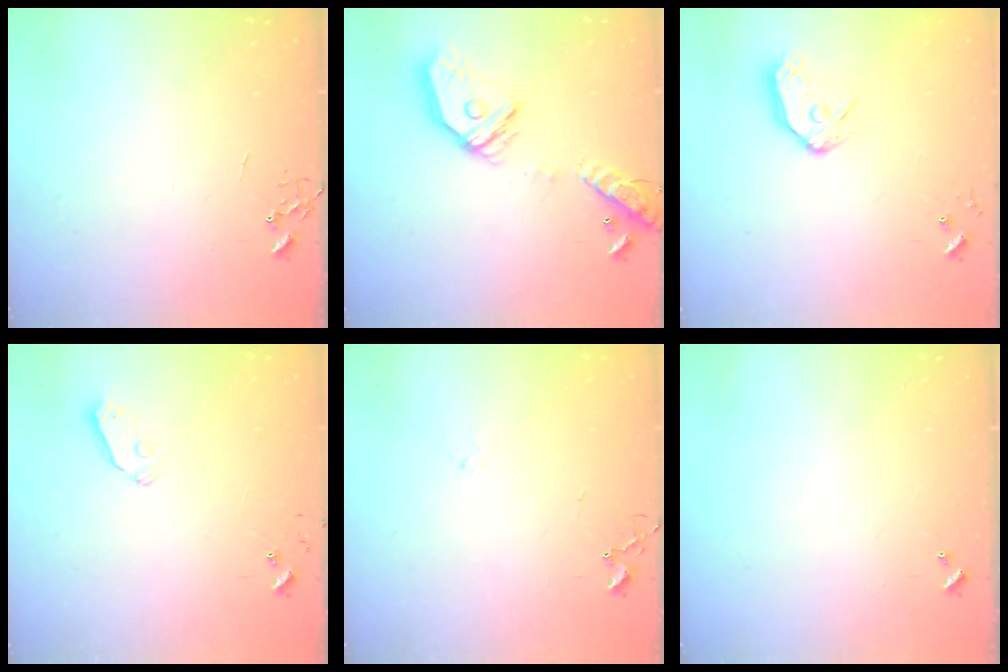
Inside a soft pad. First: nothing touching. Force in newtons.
{"total": 17.2, "press": 17.0, "slide": 2.2}
{"total": 11.3, "press": 11.2, "slide": 1.4}
{"total": 5.9, "press": 5.8, "slide": 1.0}
{"total": 6.5, "press": 6.5, "slide": 0.7}
{"total": 0.0}